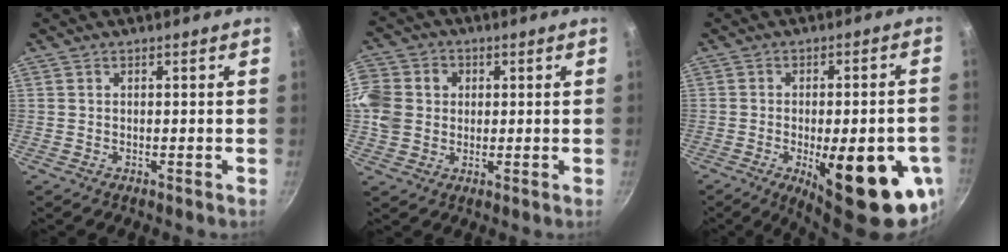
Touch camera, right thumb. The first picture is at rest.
{"total": 14.7, "force": [1.7, 12.7, 7.3], "torque": [-0.175, 0.030, 0.036]}
{"total": 23.9, "force": [-8.0, 8.4, 20.9], "torque": [-0.214, 0.004, -0.086]}